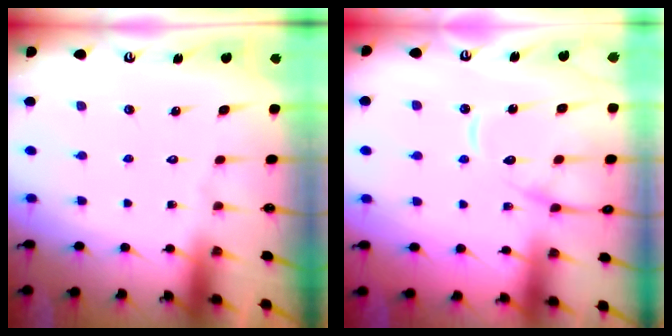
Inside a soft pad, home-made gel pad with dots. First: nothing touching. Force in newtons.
{"total": 13.9, "press": 13.9, "slide": 1.5}